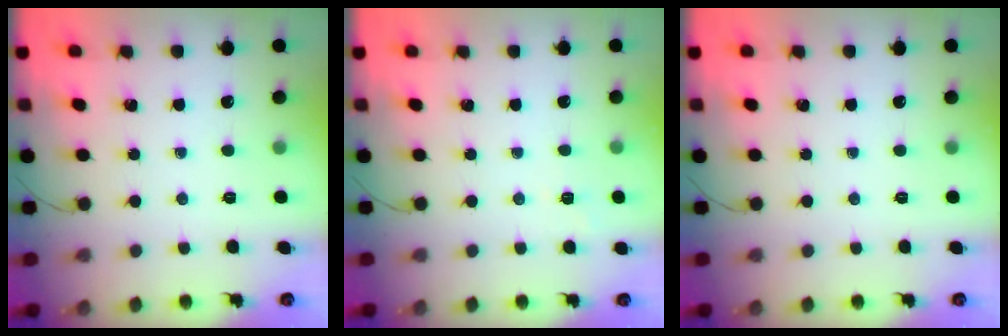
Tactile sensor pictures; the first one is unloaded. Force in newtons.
{"total": 2.7, "press": 2.2, "slide": 1.5}
{"total": 0.0}